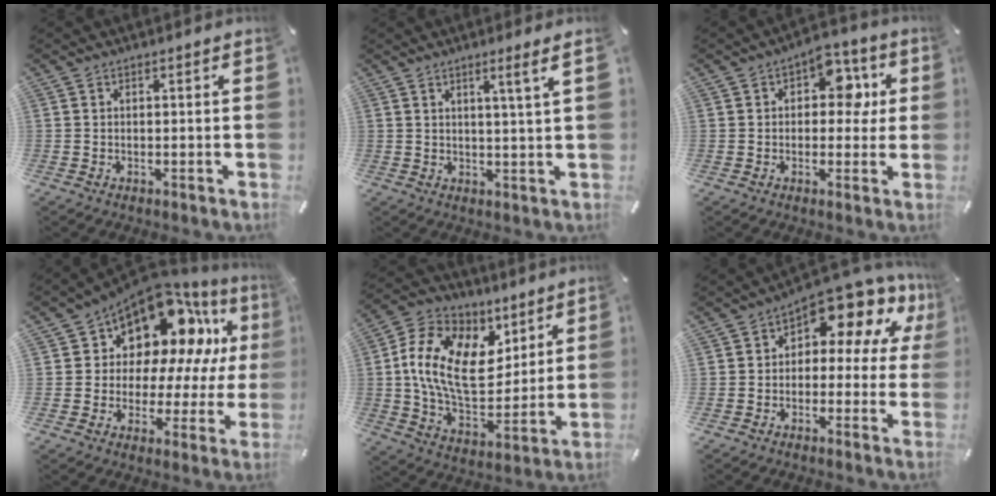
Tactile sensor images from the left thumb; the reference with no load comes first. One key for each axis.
{"total": 4.6, "fx": 2.5, "fy": -0.6, "fz": 3.9, "tx": -0.079, "ty": -0.003, "tz": 0.040}
{"total": 9.0, "fx": 2.6, "fy": 6.4, "fz": 5.7, "tx": -0.059, "ty": -0.010, "tz": 0.036}
{"total": 14.7, "fx": 9.0, "fy": 8.9, "fz": 7.3, "tx": -0.113, "ty": -0.079, "tz": 0.157}
{"total": 18.7, "fx": 5.2, "fy": 12.7, "fz": 12.6, "tx": -0.242, "ty": -0.015, "tz": 0.097}
{"total": 11.1, "fx": 7.5, "fy": 5.0, "fz": 6.5, "tx": -0.097, "ty": -0.071, "tz": 0.125}